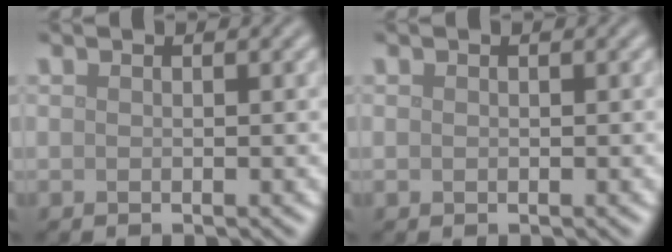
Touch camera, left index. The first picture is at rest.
{"total": 0.0}